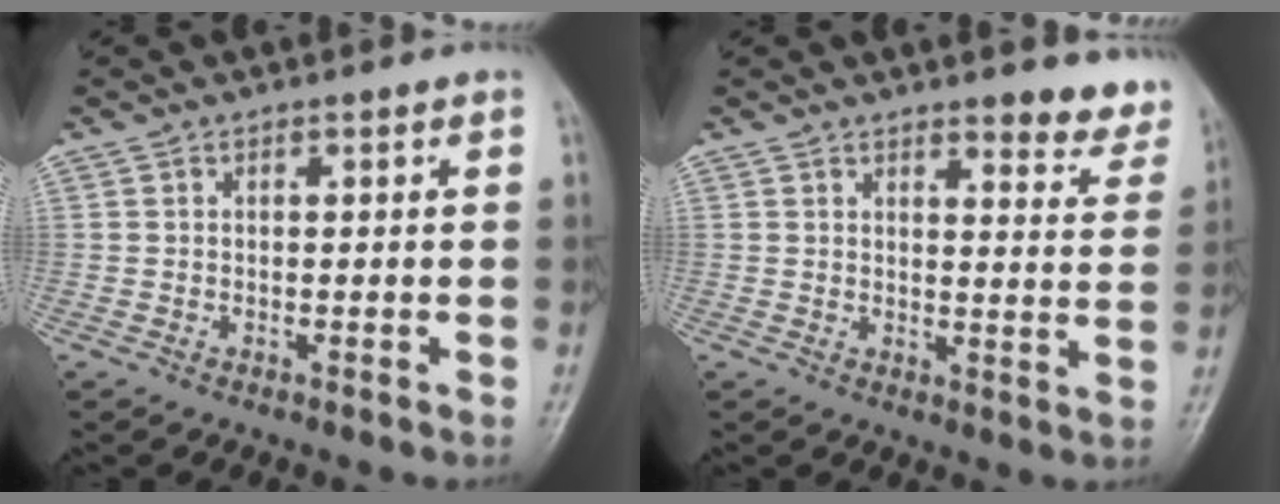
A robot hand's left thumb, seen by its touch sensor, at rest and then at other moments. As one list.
[{"total": 7.7, "force": [6.8, 2.2, 3.0], "torque": [-0.003, -0.045, 0.064]}]